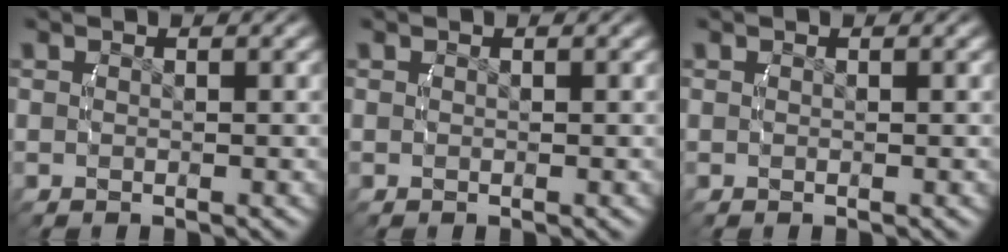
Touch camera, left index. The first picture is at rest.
{"total": 0.0}
{"total": 0.0}